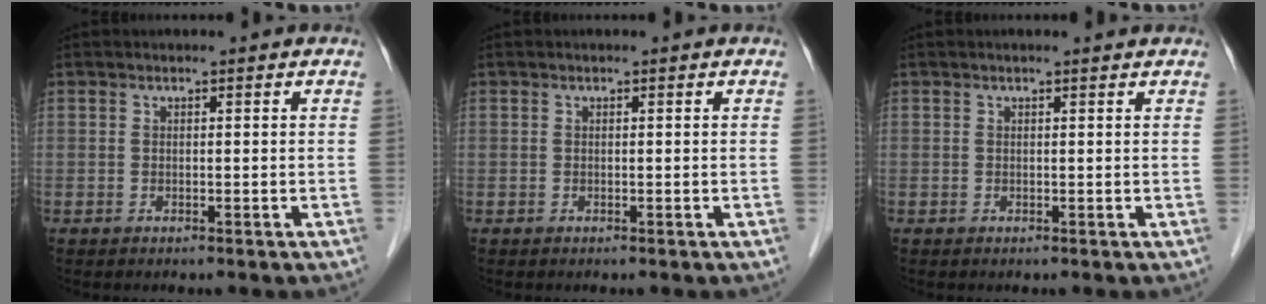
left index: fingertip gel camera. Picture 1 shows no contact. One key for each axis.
{"total": 0.0}
{"total": 1.2, "fx": 1.1, "fy": 0.1, "fz": 0.4, "tx": -0.013, "ty": 0.012, "tz": 0.013}